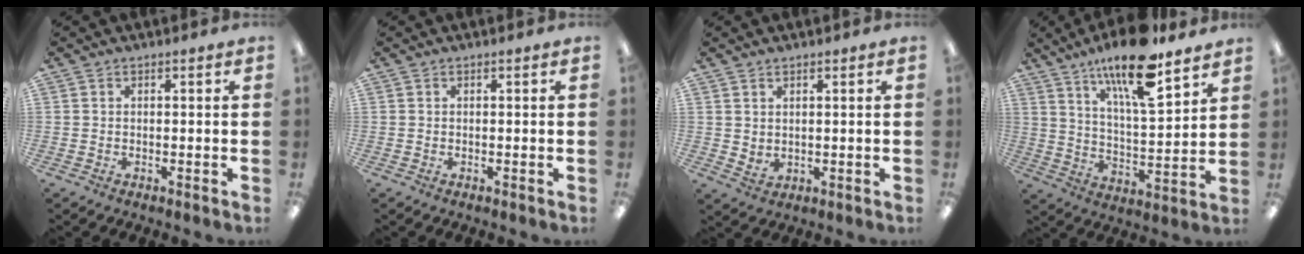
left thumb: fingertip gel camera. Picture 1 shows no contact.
{"total": 0.0}
{"total": 2.3, "force": [1.9, 1.3, 0.3], "torque": [-0.001, -0.009, 0.034]}
{"total": 17.4, "force": [12.5, 4.4, 11.3], "torque": [-0.192, -0.070, 0.204]}